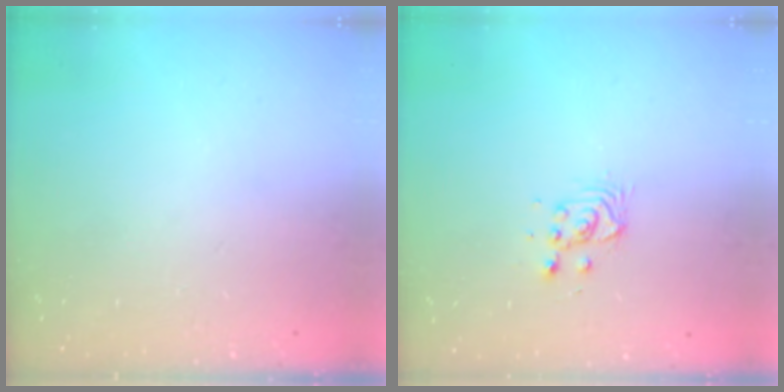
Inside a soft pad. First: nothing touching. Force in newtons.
{"total": 3.4, "press": 3.4, "slide": 0.4}